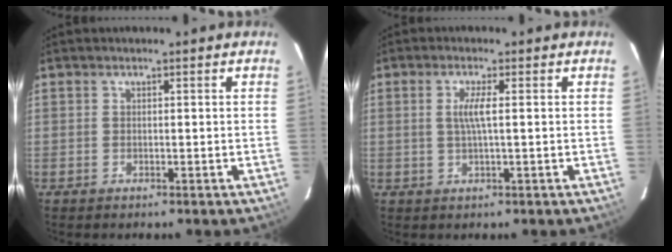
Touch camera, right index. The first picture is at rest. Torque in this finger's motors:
{"motor_torque": [0.40, 0.25, 0.24, 0.09]}